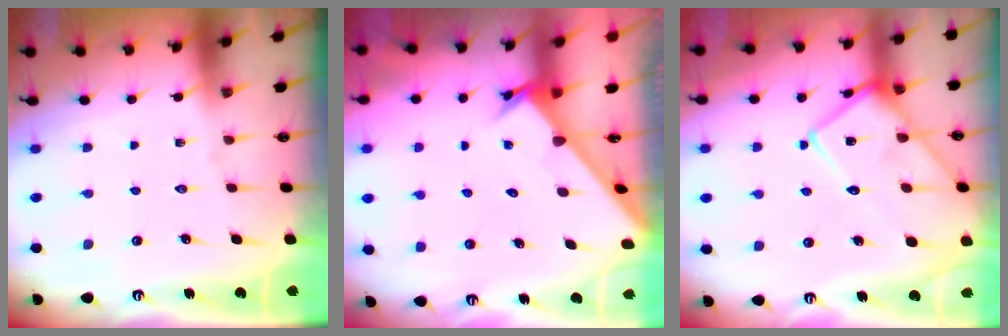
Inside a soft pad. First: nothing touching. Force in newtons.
{"total": 2.2, "press": 2.2, "slide": 0.1}
{"total": 16.2, "press": 16.2, "slide": 1.5}